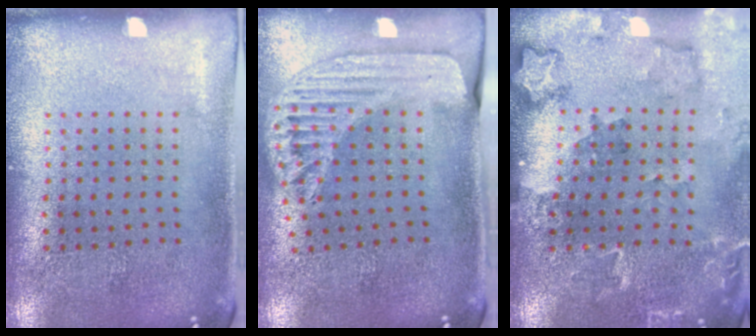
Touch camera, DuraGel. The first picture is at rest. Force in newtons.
{"total": 1.6, "press": 1.5, "slide": 0.4}
{"total": 1.8, "press": 1.8, "slide": 0.0}